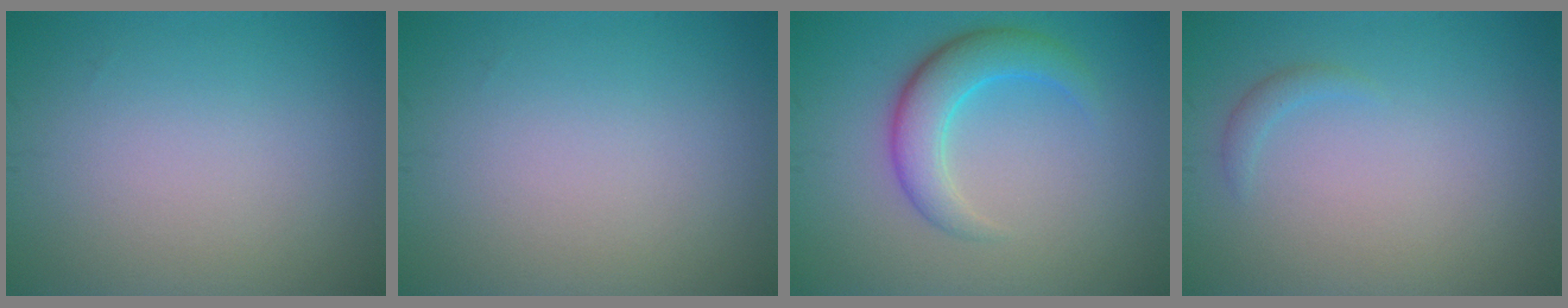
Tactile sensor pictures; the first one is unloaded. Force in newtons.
{"total": 0.0}
{"total": 4.4, "press": 4.4, "slide": 0.3}
{"total": 0.9, "press": 0.9, "slide": 0.0}